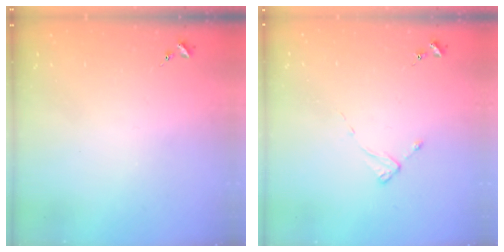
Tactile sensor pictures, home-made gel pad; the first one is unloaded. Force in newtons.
{"total": 2.0, "press": 2.0, "slide": 0.3}